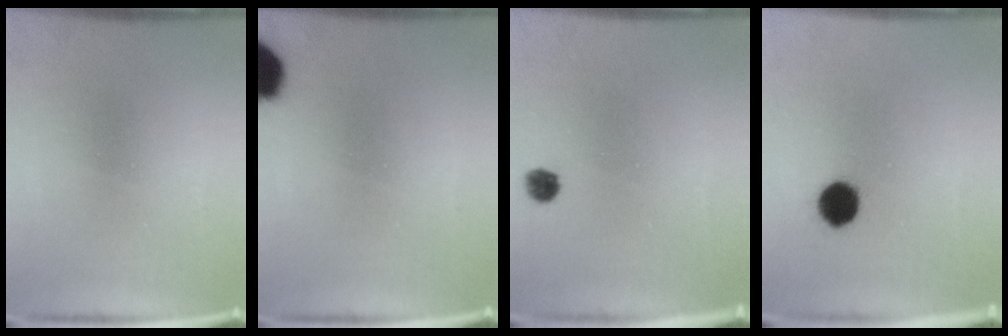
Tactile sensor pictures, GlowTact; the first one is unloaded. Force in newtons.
{"total": 12.3}
{"total": 2.3}
{"total": 6.8}